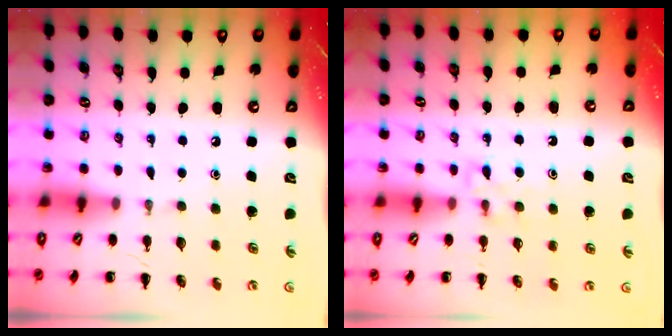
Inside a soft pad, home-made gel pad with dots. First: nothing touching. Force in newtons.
{"total": 5.2, "press": 4.9, "slide": 1.7}